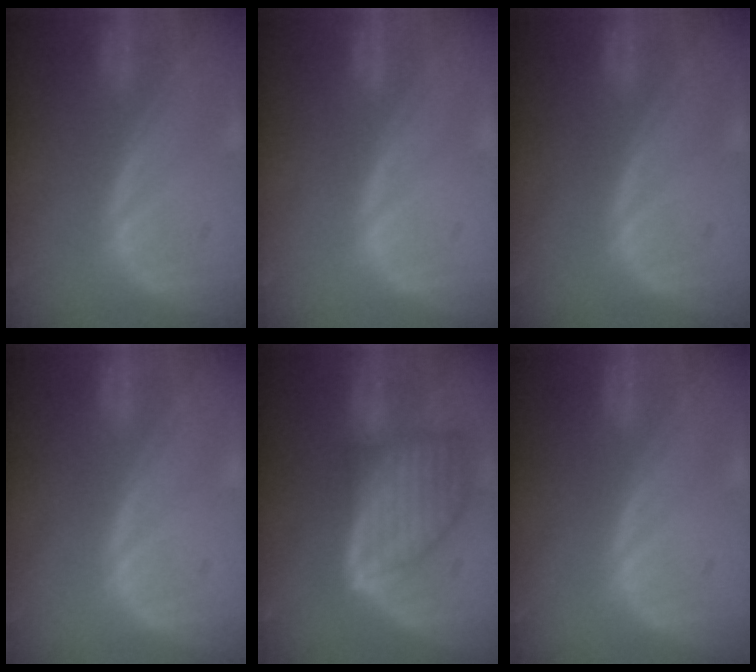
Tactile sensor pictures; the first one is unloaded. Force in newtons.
{"total": 0.0}
{"total": 0.0}
{"total": 0.0}
{"total": 9.1, "press": 9.1, "slide": 0.6}
{"total": 0.0}